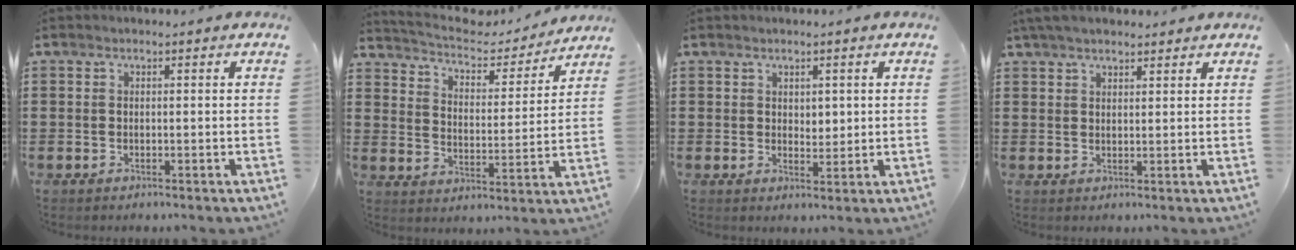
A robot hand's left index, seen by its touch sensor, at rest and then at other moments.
{"total": 4.6, "force": [4.3, 1.0, 1.0], "torque": [-0.049, -0.032, 0.067]}
{"total": 2.2, "force": [1.4, 1.4, 0.8], "torque": [-0.013, 0.004, 0.023]}
{"total": 3.4, "force": [3.0, 0.9, 1.4], "torque": [-0.036, 0.000, 0.057]}